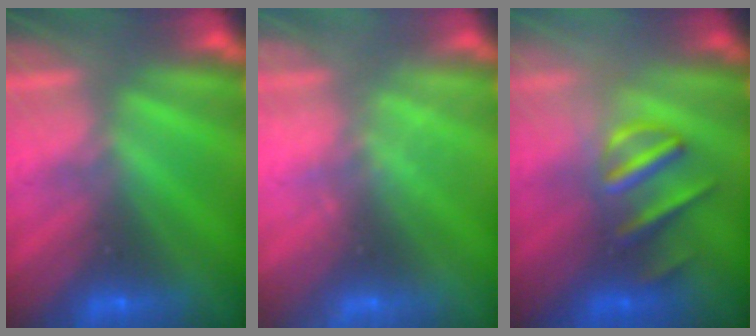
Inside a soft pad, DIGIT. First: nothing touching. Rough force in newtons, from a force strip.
{"total": 2.3}
{"total": 3.0}